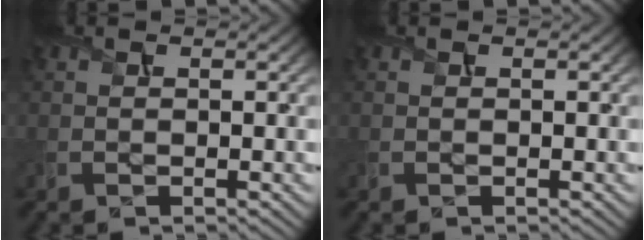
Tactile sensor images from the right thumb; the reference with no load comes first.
{"total": 0.0}